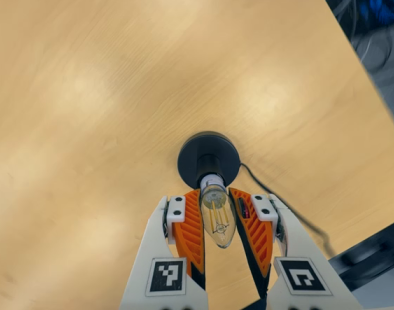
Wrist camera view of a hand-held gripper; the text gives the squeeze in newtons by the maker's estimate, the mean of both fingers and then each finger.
{"total": 14.1, "left": 13.4, "right": 14.8}